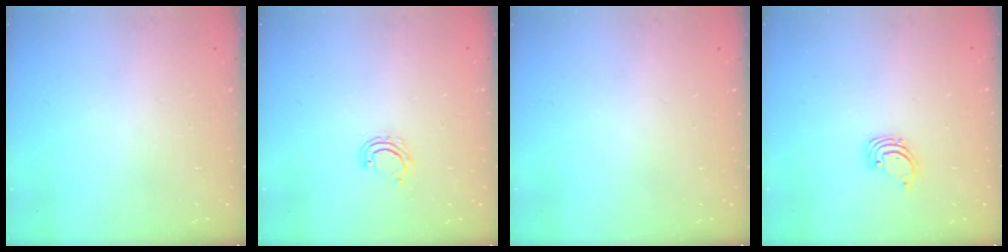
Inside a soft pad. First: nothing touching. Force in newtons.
{"total": 3.5, "press": 3.5, "slide": 0.3}
{"total": 0.0}
{"total": 1.4, "press": 1.4, "slide": 0.1}